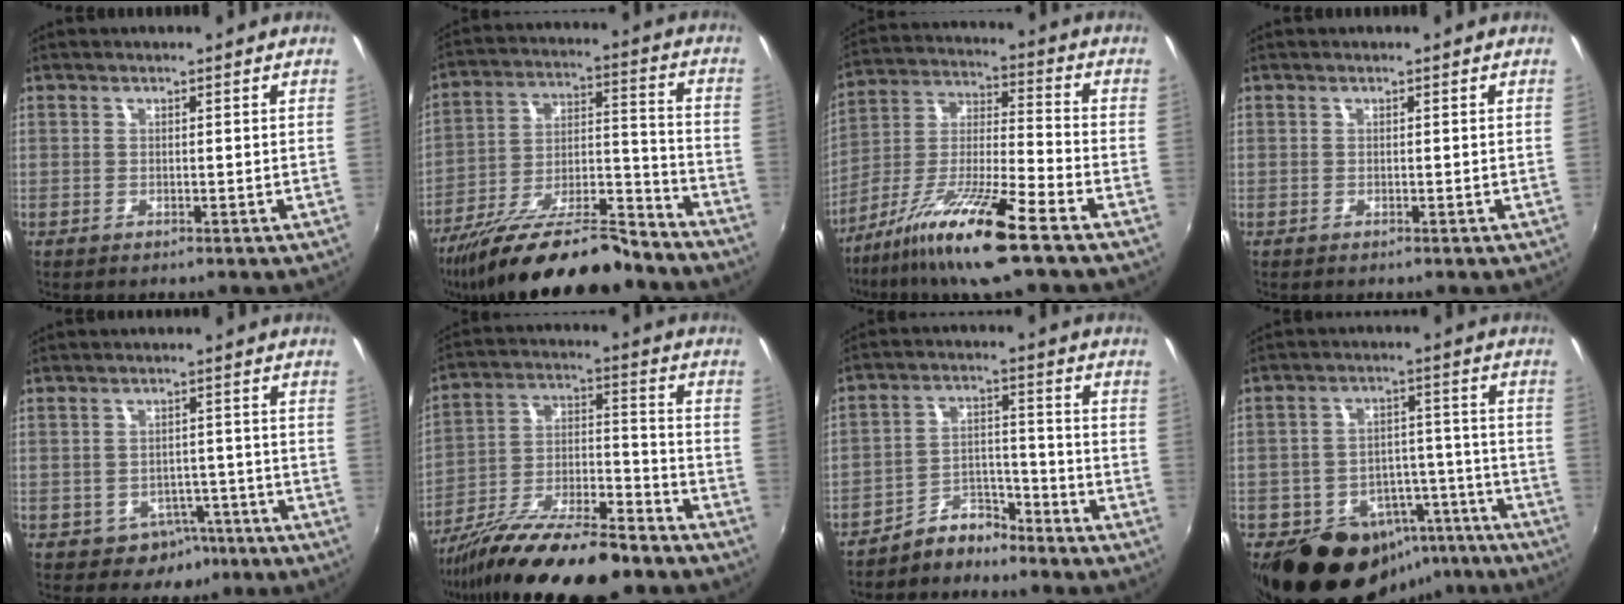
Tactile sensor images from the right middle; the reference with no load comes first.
{"total": 22.0, "force": [-17.8, 4.9, 12.0], "torque": [-0.217, -0.023, -0.279]}
{"total": 15.2, "force": [-9.9, 1.0, 11.4], "torque": [-0.225, -0.012, -0.187]}
{"total": 0.0}
{"total": 5.7, "force": [-3.2, 4.5, 1.4], "torque": [-0.035, 0.012, -0.031]}
{"total": 19.9, "force": [-14.9, 4.9, 12.2], "torque": [-0.224, -0.023, -0.248]}
{"total": 6.2, "force": [-5.8, 2.0, 1.0], "torque": [-0.015, 0.023, -0.104]}
{"total": 17.8, "force": [-11.2, 12.0, 6.8], "torque": [-0.135, 0.038, -0.131]}